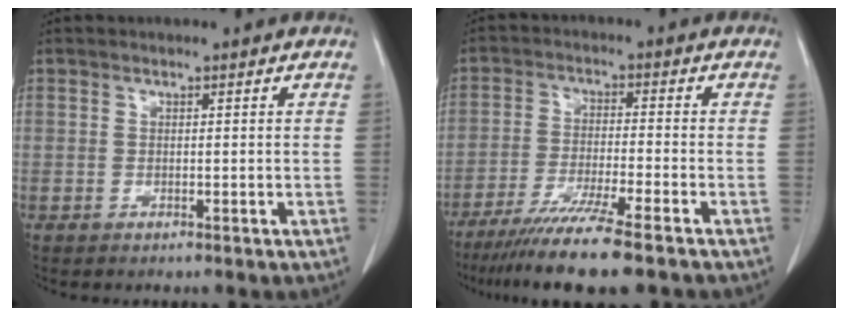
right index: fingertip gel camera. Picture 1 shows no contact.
{"total": 11.4, "force": [-8.8, -0.7, 7.2], "torque": [-0.115, -0.035, -0.144]}